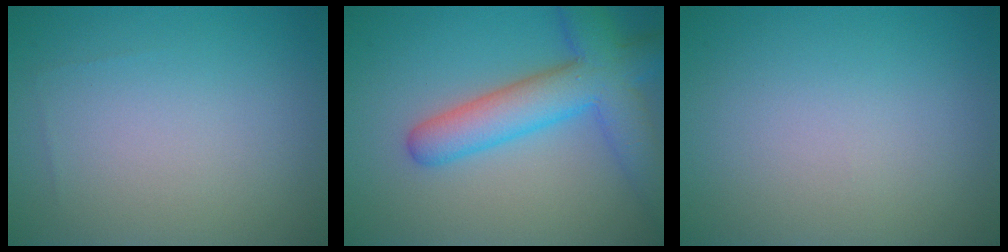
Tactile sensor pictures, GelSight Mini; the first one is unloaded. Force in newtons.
{"total": 7.4, "press": 7.4, "slide": 0.3}
{"total": 0.0}